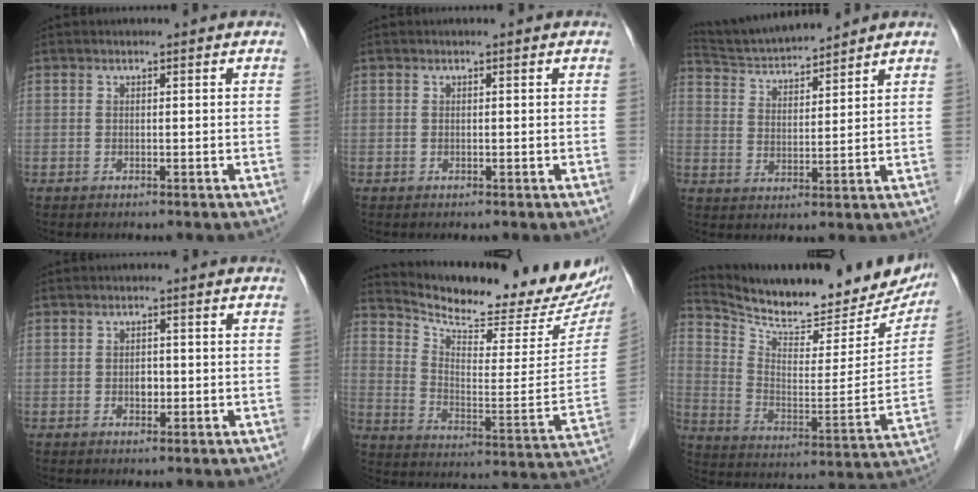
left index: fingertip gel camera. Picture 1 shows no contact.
{"total": 0.0}
{"total": 9.3, "force": [9.1, 0.2, 2.2], "torque": [-0.052, 0.021, 0.170]}
{"total": 1.5, "force": [-0.3, 1.0, 1.0], "torque": [-0.018, 0.002, -0.002]}
{"total": 22.1, "force": [20.5, 3.4, 7.5], "torque": [-0.125, -0.074, 0.283]}
{"total": 22.9, "force": [20.8, 5.9, 7.6], "torque": [-0.126, -0.047, 0.294]}